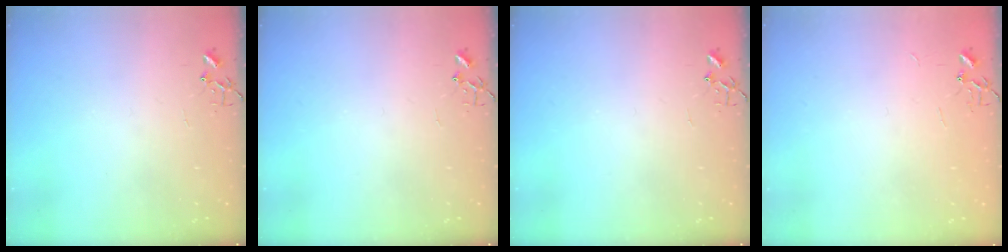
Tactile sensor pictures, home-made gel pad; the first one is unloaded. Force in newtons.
{"total": 0.0}
{"total": 0.0}
{"total": 1.8, "press": 1.8, "slide": 0.2}